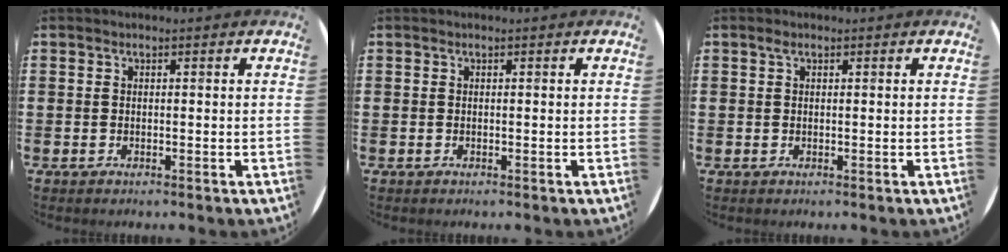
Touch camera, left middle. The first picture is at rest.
{"total": 0.0}
{"total": 0.7, "force": [0.4, 0.5, 0.4], "torque": [-0.001, 0.001, 0.005]}